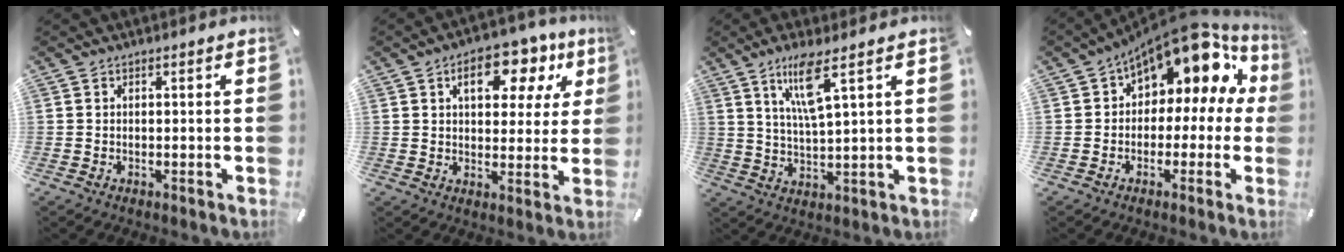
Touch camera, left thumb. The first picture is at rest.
{"total": 12.7, "force": [5.9, 7.4, 8.5], "torque": [-0.105, -0.014, 0.092]}
{"total": 9.1, "force": [4.9, 1.3, 7.6], "torque": [-0.152, 0.003, 0.082]}
{"total": 13.6, "force": [7.9, 7.5, 8.0], "torque": [-0.116, -0.062, 0.130]}